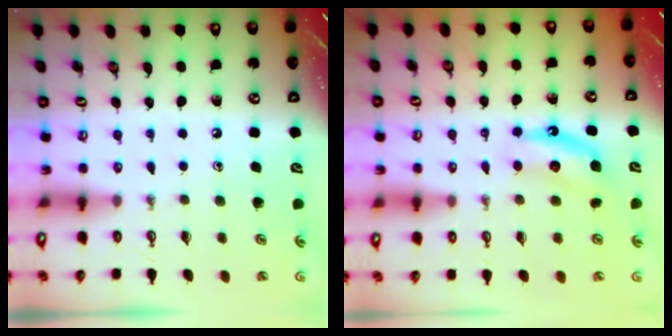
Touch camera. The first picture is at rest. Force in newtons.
{"total": 6.4, "press": 6.4, "slide": 1.1}